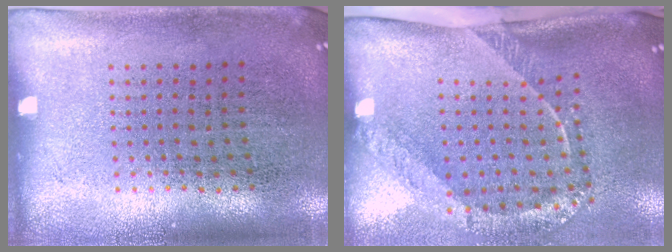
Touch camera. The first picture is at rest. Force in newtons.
{"total": 2.6, "press": 1.7, "slide": 2.0}